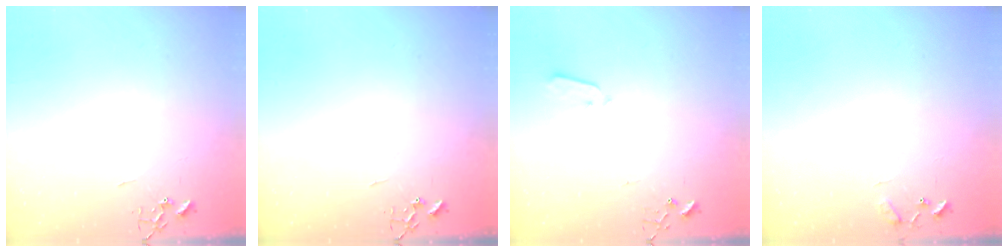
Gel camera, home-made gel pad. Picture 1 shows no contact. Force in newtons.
{"total": 0.0}
{"total": 3.4, "press": 3.3, "slide": 0.7}
{"total": 7.6, "press": 7.5, "slide": 0.6}